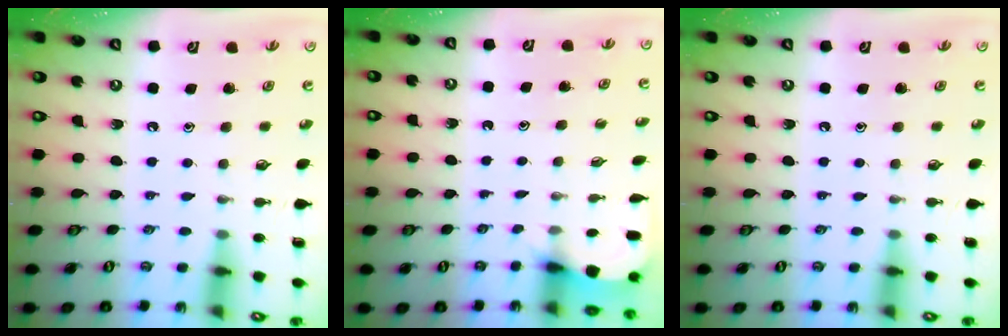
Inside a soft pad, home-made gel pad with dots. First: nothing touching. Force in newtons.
{"total": 2.8, "press": 2.8, "slide": 0.3}
{"total": 0.0}